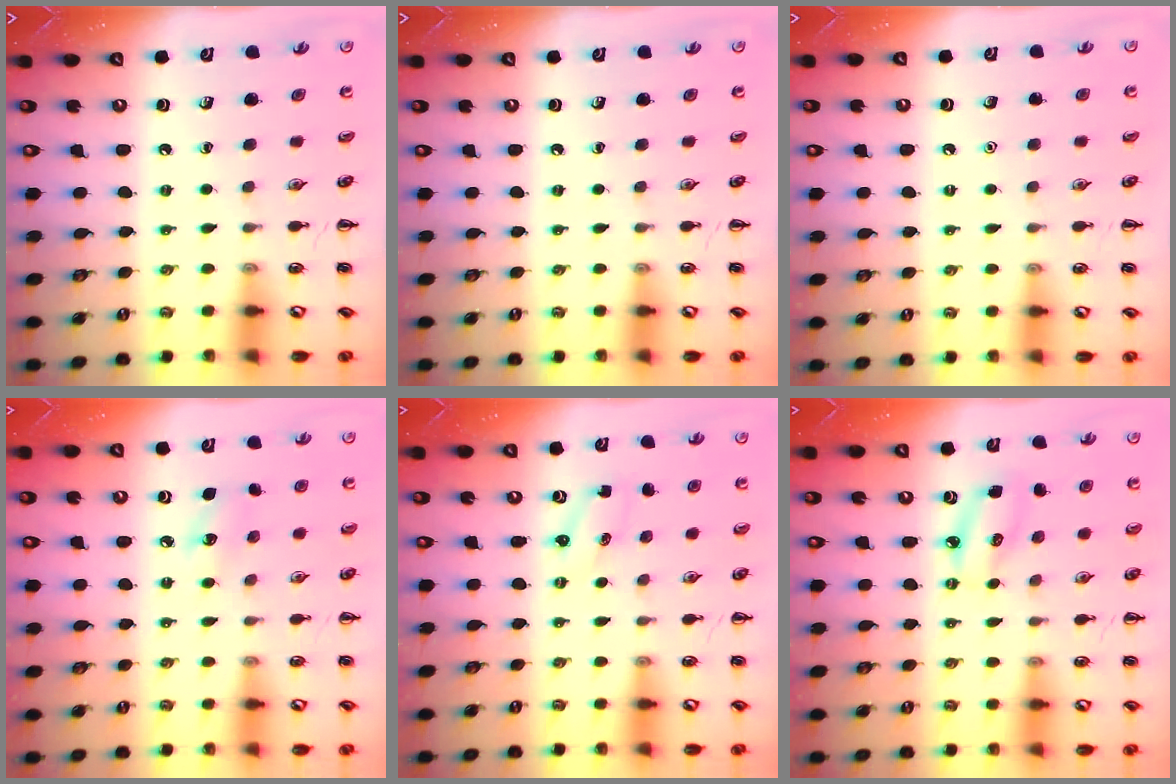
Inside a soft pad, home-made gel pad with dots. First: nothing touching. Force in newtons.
{"total": 0.0}
{"total": 1.6, "press": 1.6, "slide": 0.1}
{"total": 6.3, "press": 6.1, "slide": 1.6}
{"total": 2.3, "press": 2.2, "slide": 0.7}
{"total": 6.0, "press": 5.9, "slide": 1.4}